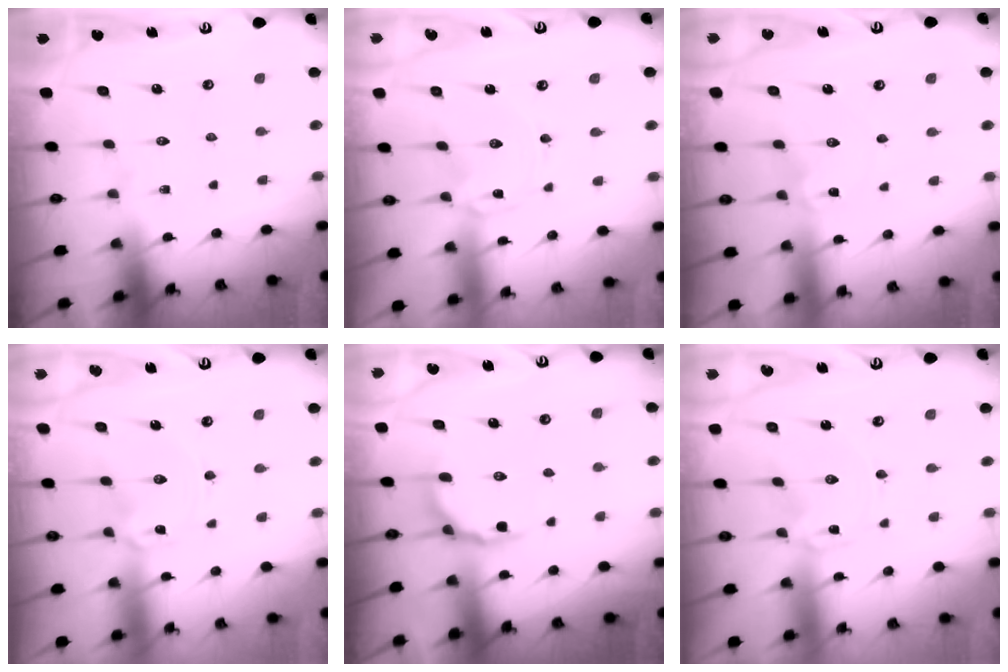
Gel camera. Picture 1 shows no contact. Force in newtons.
{"total": 0.5, "press": 0.4, "slide": 0.2}
{"total": 0.0}
{"total": 1.4, "press": 1.4, "slide": 0.1}
{"total": 5.6, "press": 5.1, "slide": 2.3}
{"total": 0.0}